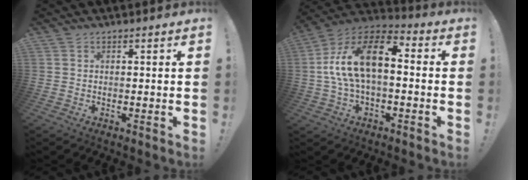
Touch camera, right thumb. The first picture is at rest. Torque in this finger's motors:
{"motor_torque": [-0.04, 1.24, 1.94, -0.39, 0.71]}